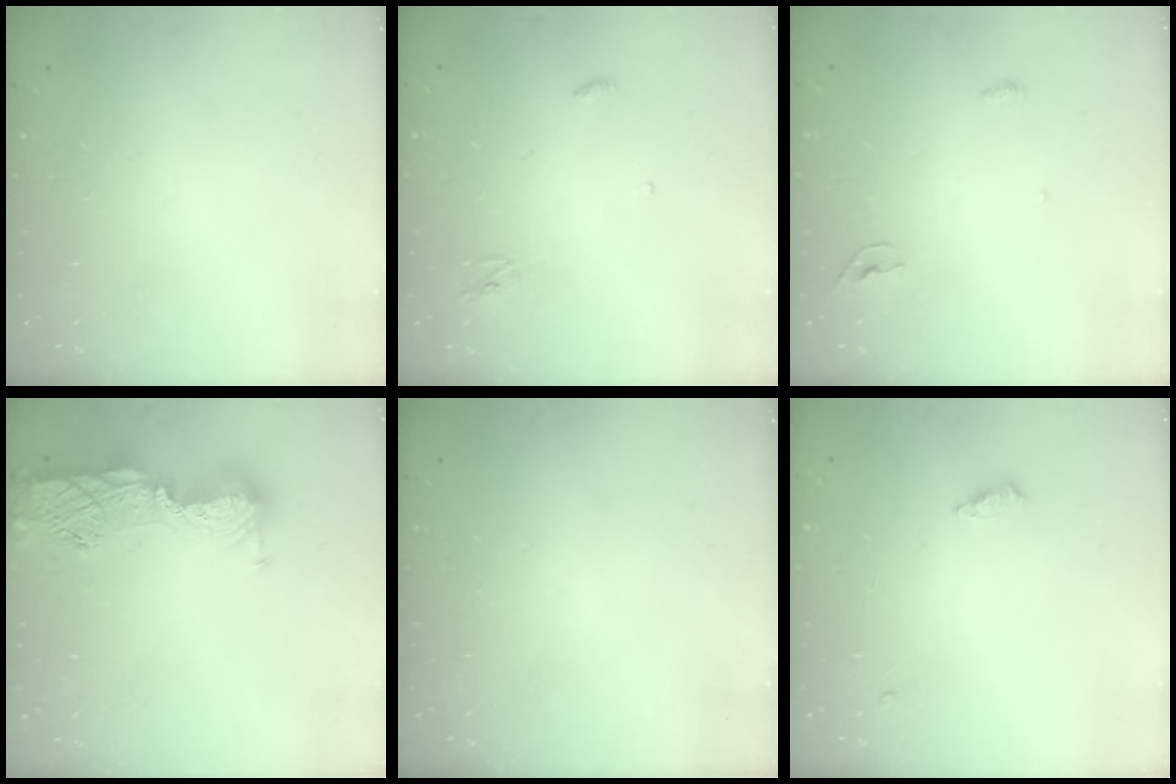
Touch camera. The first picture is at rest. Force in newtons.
{"total": 3.0, "press": 2.9, "slide": 0.2}
{"total": 6.4, "press": 4.1, "slide": 4.9}
{"total": 16.3, "press": 15.3, "slide": 5.7}
{"total": 0.0}
{"total": 4.2, "press": 4.2, "slide": 0.5}